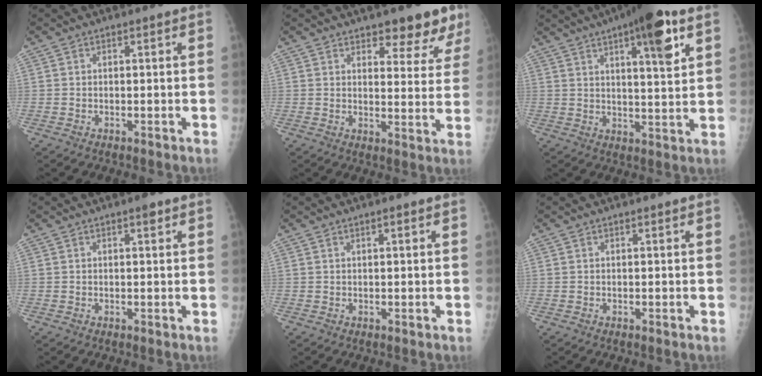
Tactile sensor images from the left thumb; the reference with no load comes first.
{"total": 9.3, "force": [6.9, 3.6, 5.1], "torque": [-0.025, -0.042, 0.084]}
{"total": 13.4, "force": [7.0, 3.1, 11.0], "torque": [-0.147, -0.023, 0.098]}
{"total": 1.2, "force": [0.7, 0.4, 0.9], "torque": [-0.010, 0.000, 0.008]}
{"total": 0.7, "force": [0.3, 0.1, 0.6], "torque": [-0.010, 0.000, 0.006]}
{"total": 0.0}